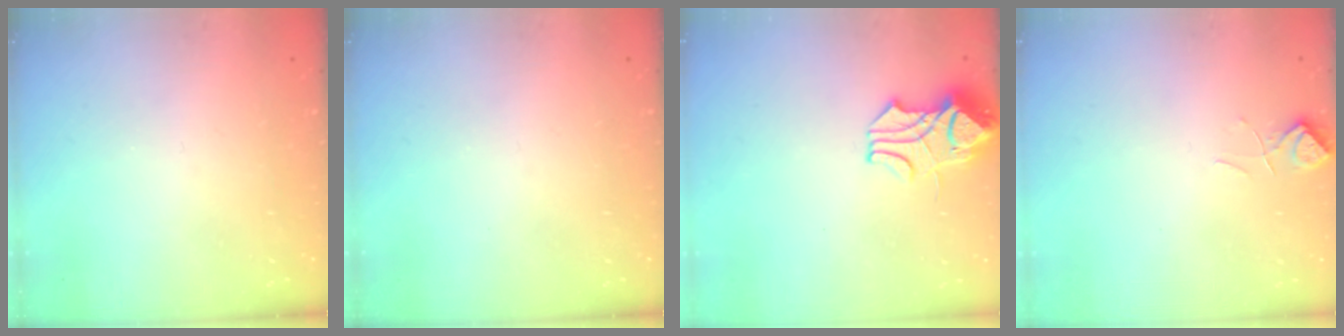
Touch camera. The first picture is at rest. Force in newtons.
{"total": 0.0}
{"total": 5.5, "press": 5.4, "slide": 1.1}
{"total": 1.2, "press": 1.0, "slide": 0.6}